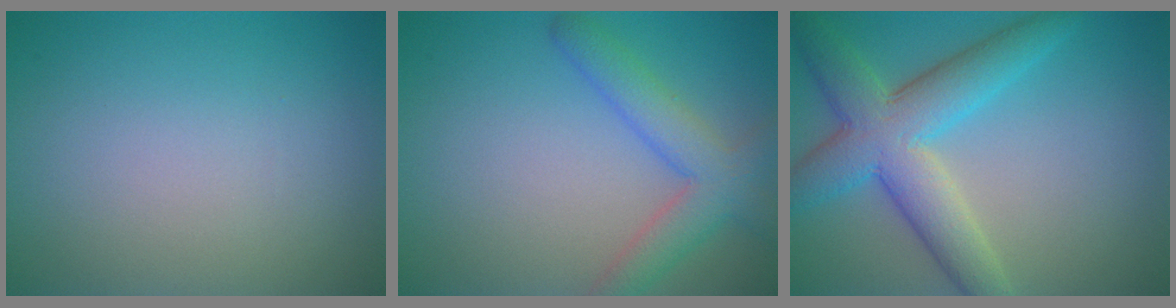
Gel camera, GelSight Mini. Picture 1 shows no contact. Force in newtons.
{"total": 4.3, "press": 4.3, "slide": 0.3}
{"total": 7.3, "press": 7.3, "slide": 0.3}